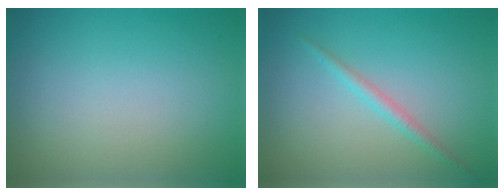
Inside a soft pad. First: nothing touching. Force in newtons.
{"total": 1.3, "press": 1.3, "slide": 0.1}